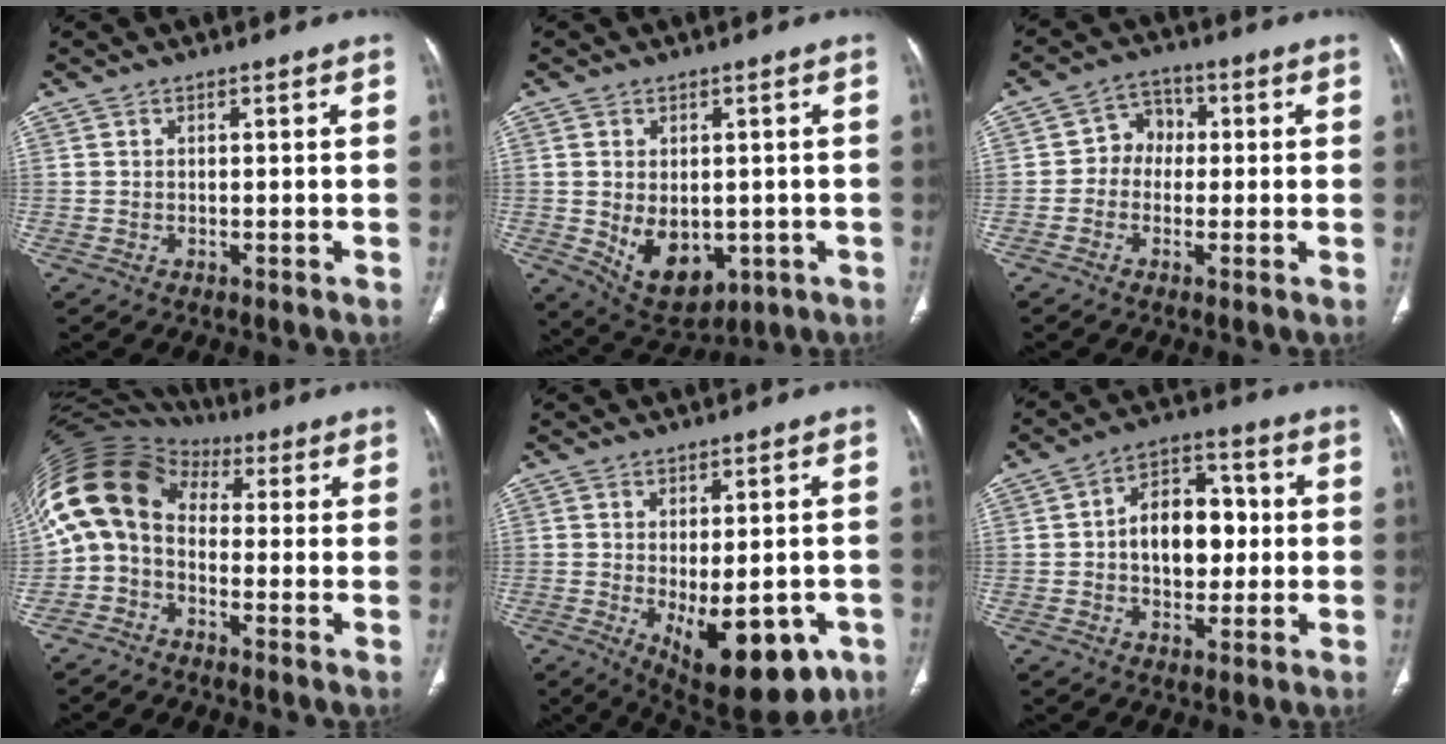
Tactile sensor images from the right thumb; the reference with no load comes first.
{"total": 10.2, "force": [-1.7, 6.9, 7.3], "torque": [-0.091, -0.008, -0.003]}
{"total": 5.6, "force": [-0.4, 4.8, 2.7], "torque": [-0.015, 0.021, -0.021]}
{"total": 14.4, "force": [0.3, 10.6, 9.7], "torque": [-0.190, 0.064, -0.009]}
{"total": 16.2, "force": [-5.7, 7.7, 13.0], "torque": [-0.143, -0.002, -0.055]}
{"total": 12.1, "force": [0.1, 8.2, 8.9], "torque": [-0.097, 0.026, -0.003]}